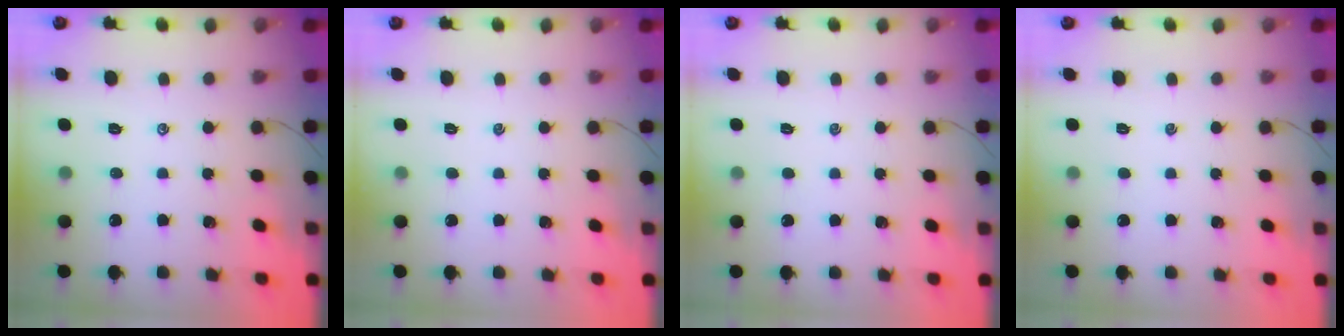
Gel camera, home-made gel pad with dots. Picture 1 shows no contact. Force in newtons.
{"total": 0.0}
{"total": 0.0}
{"total": 0.0}